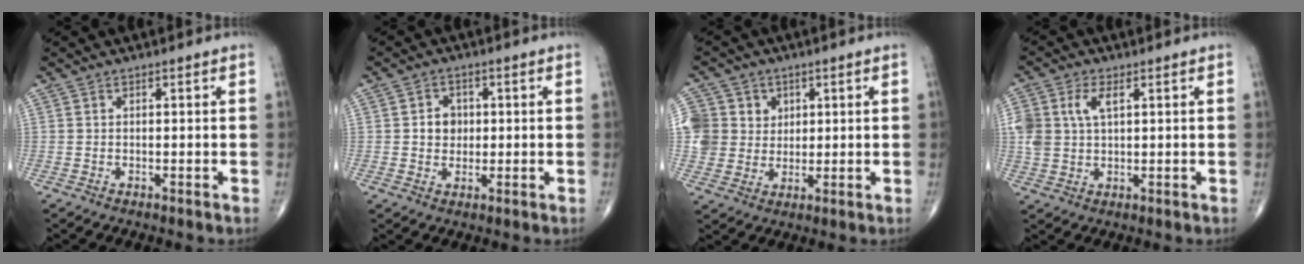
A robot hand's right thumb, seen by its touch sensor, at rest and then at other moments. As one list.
[{"total": 4.2, "force": [0.4, 3.6, 2.1], "torque": [-0.011, 0.003, 0.003]}, {"total": 9.0, "force": [2.5, 8.4, 2.1], "torque": [-0.011, 0.002, 0.050]}, {"total": 7.0, "force": [2.2, 4.0, 5.3], "torque": [-0.122, 0.006, 0.046]}]